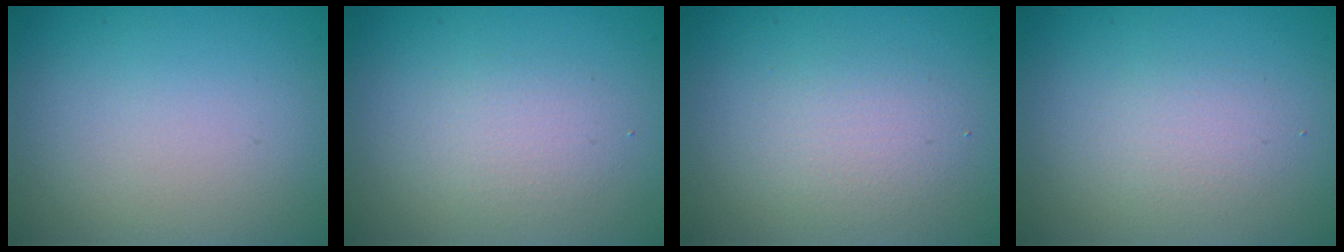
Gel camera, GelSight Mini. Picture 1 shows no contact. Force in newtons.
{"total": 1.8, "press": 1.8, "slide": 0.1}
{"total": 2.2, "press": 2.2, "slide": 0.1}
{"total": 1.6, "press": 1.6, "slide": 0.1}